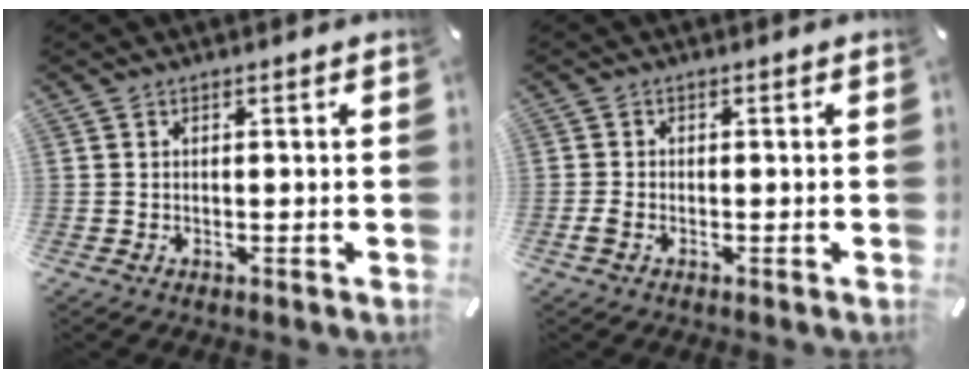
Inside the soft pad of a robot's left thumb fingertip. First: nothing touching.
{"total": 1.6, "force": [-0.8, 0.9, 1.1], "torque": [-0.018, 0.003, -0.013]}